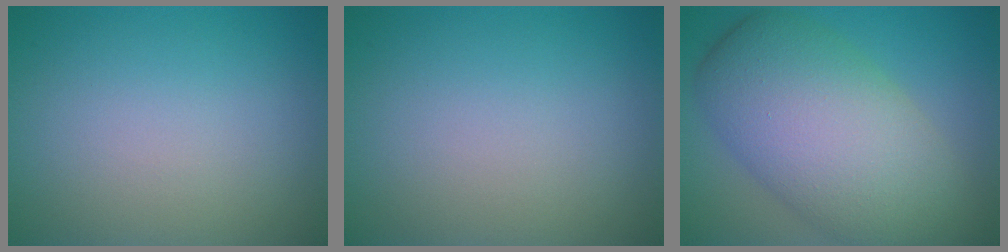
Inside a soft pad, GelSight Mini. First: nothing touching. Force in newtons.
{"total": 0.0}
{"total": 11.2, "press": 11.2, "slide": 0.8}